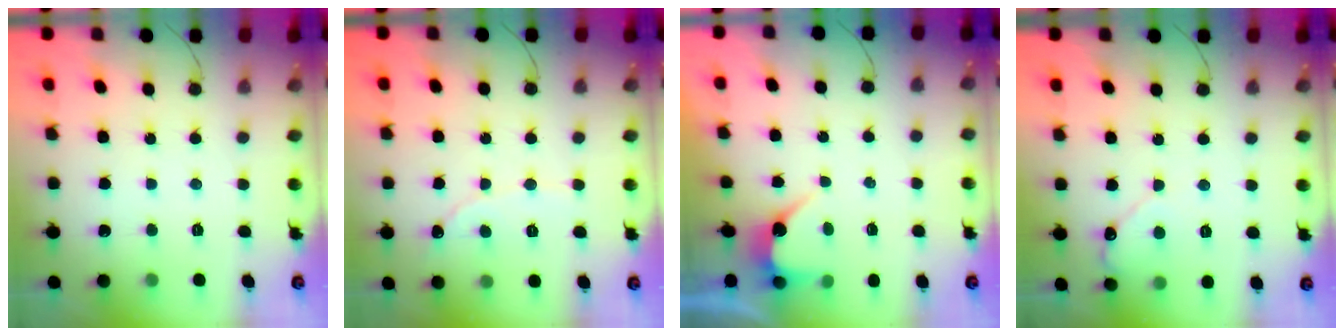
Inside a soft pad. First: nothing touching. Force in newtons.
{"total": 2.2, "press": 2.2, "slide": 0.2}
{"total": 4.7, "press": 4.7, "slide": 0.2}
{"total": 5.9, "press": 5.8, "slide": 0.5}